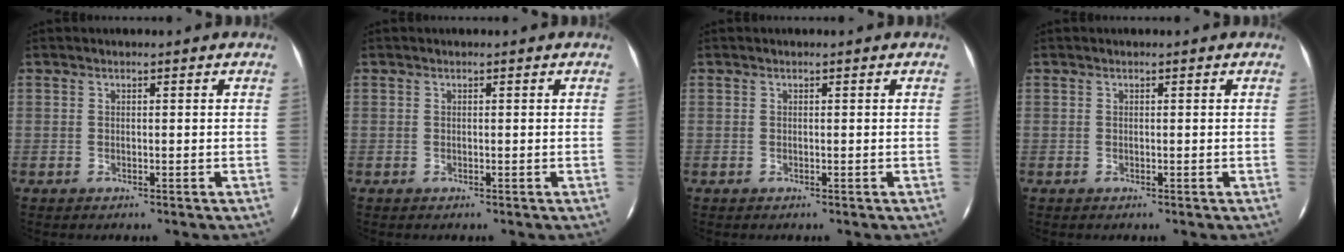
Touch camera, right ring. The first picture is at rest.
{"total": 0.0}
{"total": 0.0}
{"total": 0.0}